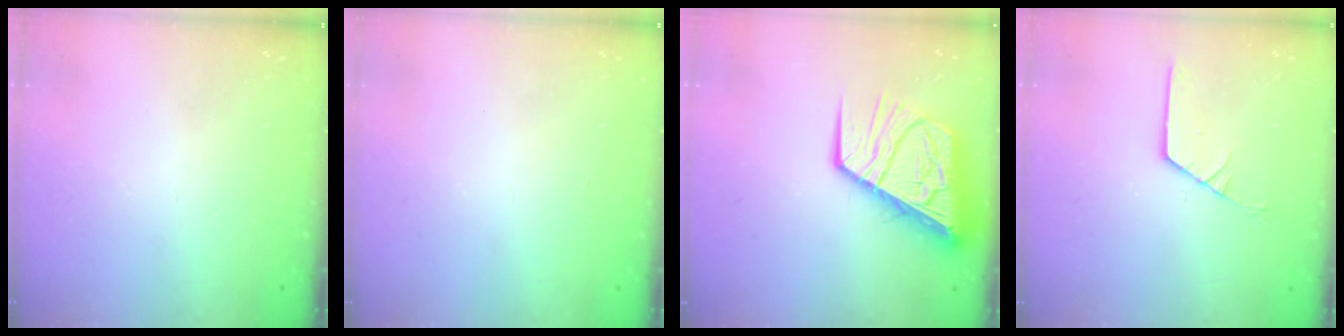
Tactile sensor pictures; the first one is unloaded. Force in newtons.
{"total": 0.0}
{"total": 13.5, "press": 13.4, "slide": 1.4}
{"total": 2.9, "press": 2.9, "slide": 0.2}